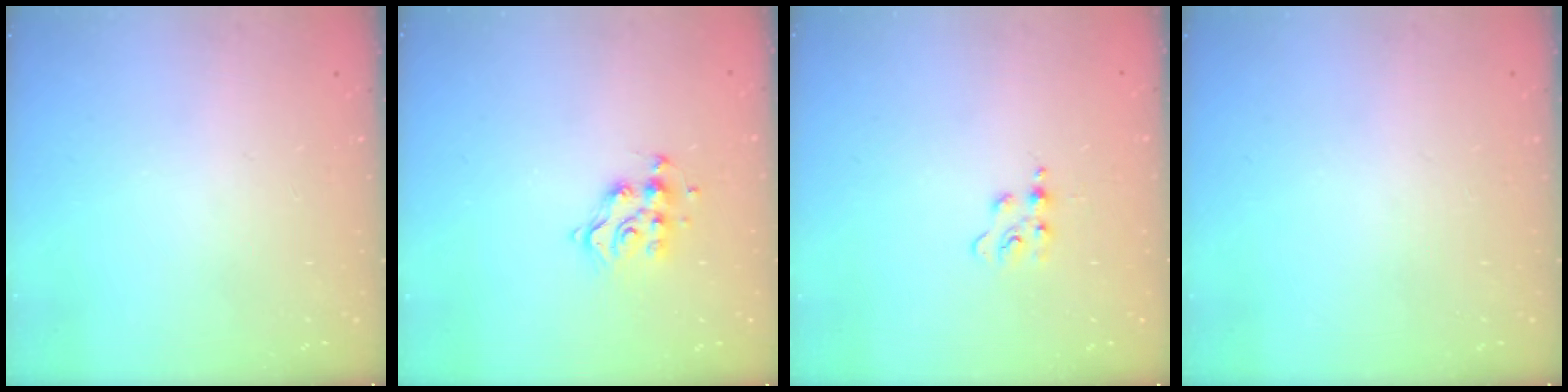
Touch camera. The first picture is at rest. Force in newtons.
{"total": 8.3, "press": 8.3, "slide": 0.5}
{"total": 3.9, "press": 3.9, "slide": 0.5}
{"total": 0.0}